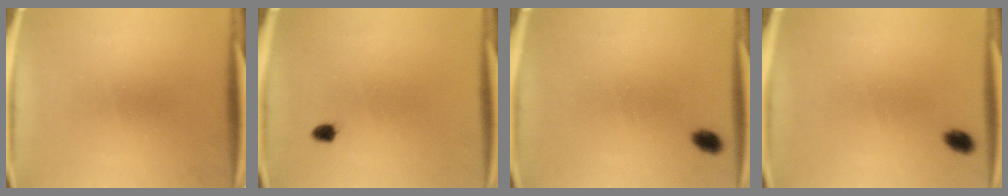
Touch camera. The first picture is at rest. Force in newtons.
{"total": 1.2}
{"total": 2.2}
{"total": 2.2}